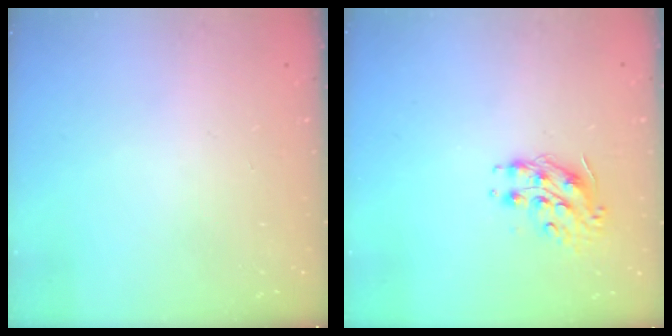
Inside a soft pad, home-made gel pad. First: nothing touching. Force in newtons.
{"total": 8.4, "press": 8.4, "slide": 0.5}